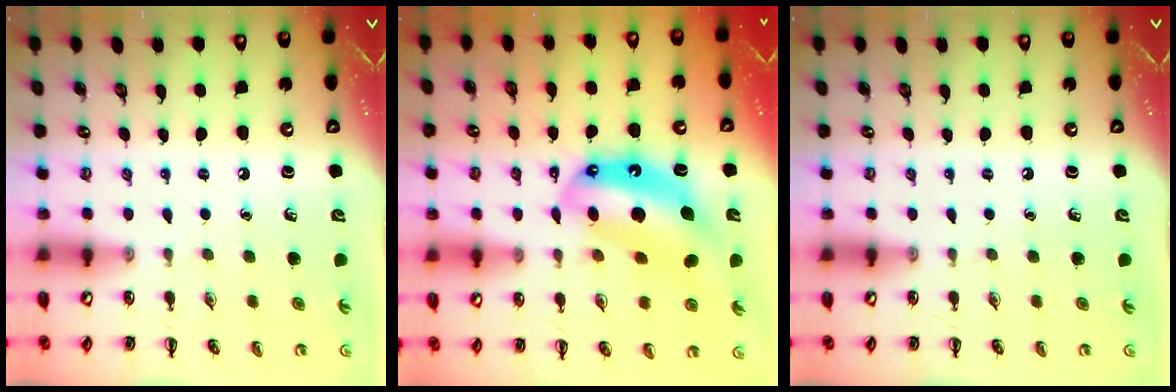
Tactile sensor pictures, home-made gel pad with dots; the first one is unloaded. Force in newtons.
{"total": 14.4, "press": 13.8, "slide": 4.0}
{"total": 0.0}